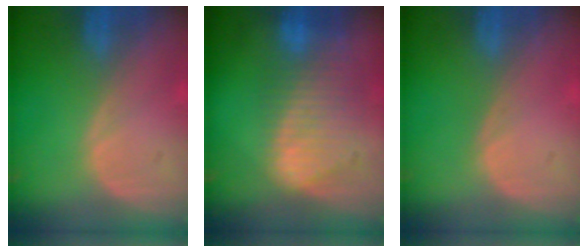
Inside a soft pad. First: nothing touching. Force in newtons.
{"total": 9.1, "press": 8.0, "slide": 4.4}
{"total": 0.0}